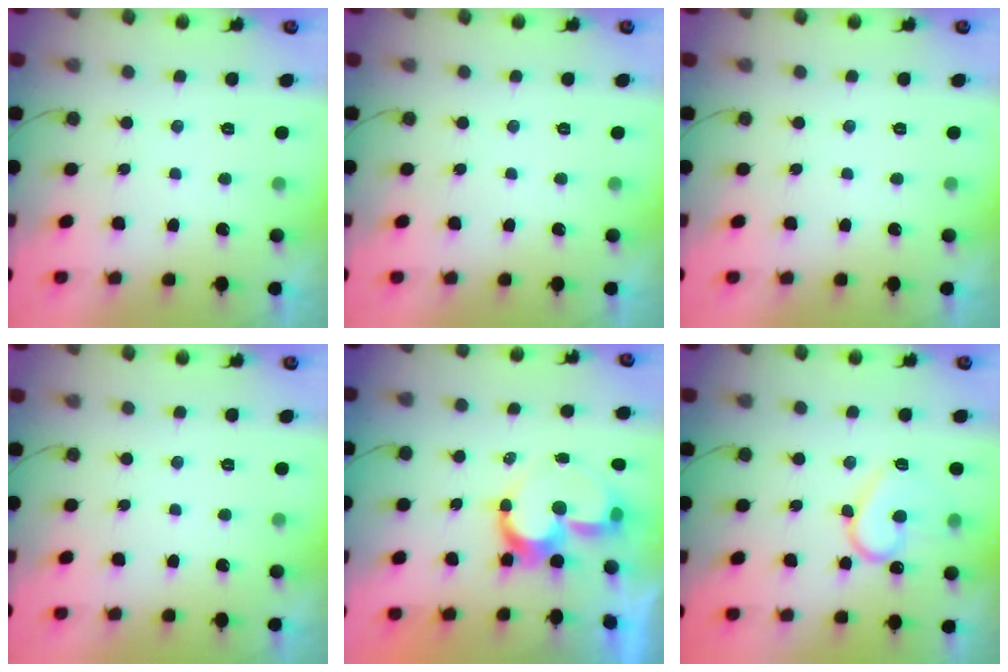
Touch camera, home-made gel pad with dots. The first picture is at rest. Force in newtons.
{"total": 0.0}
{"total": 0.0}
{"total": 0.0}
{"total": 9.6, "press": 9.6, "slide": 0.7}
{"total": 13.1, "press": 13.1, "slide": 1.1}